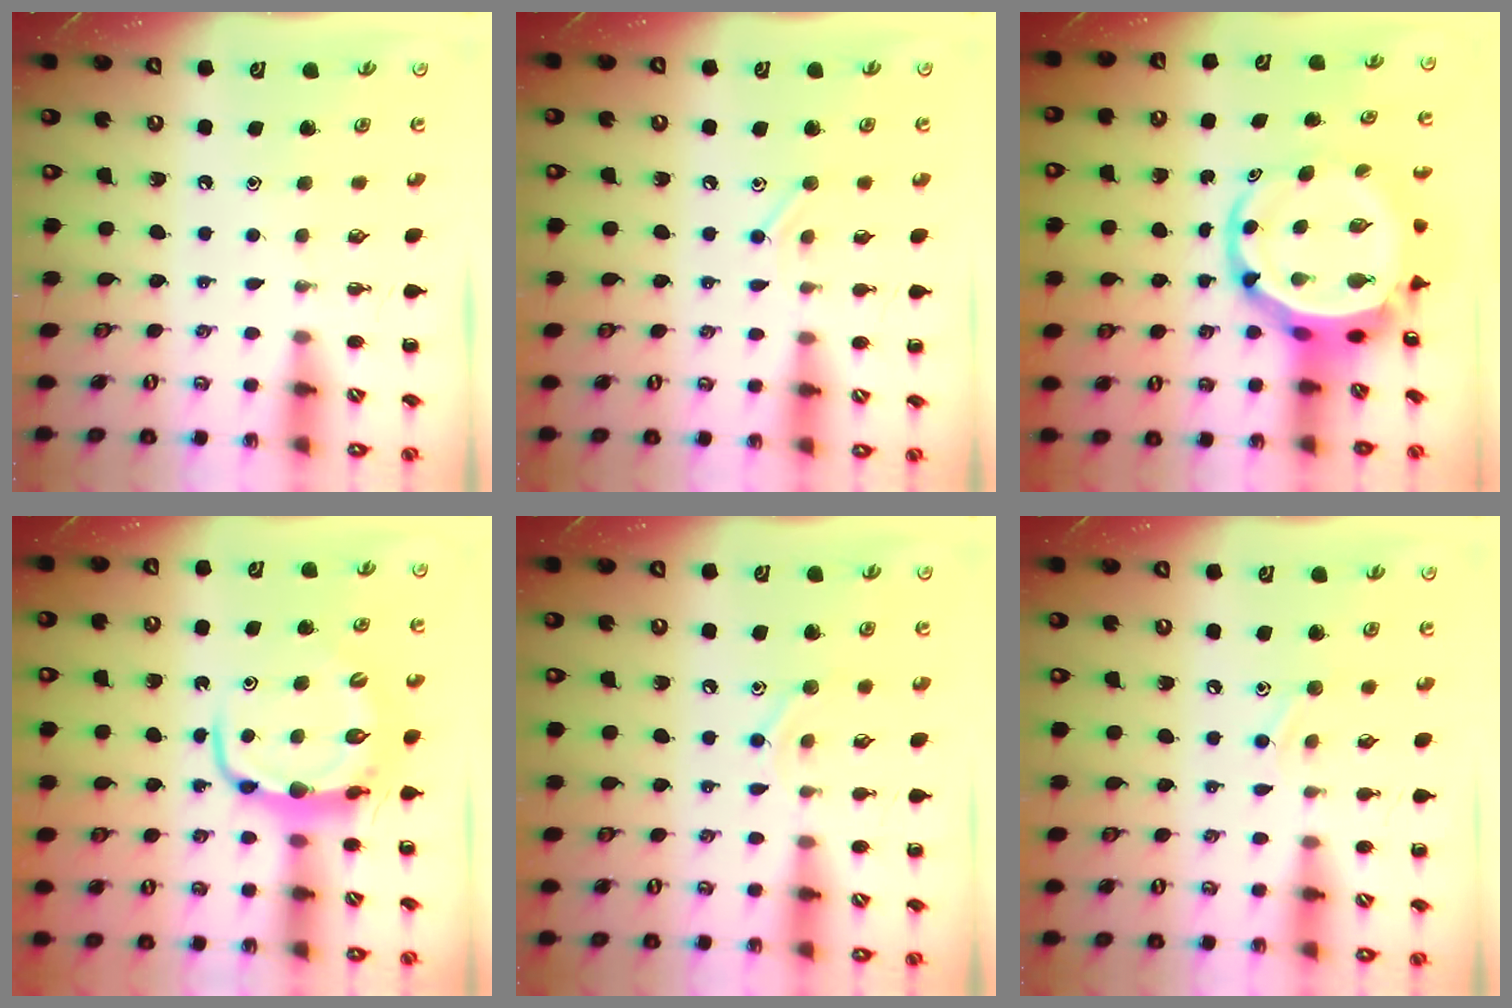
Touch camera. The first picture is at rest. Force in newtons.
{"total": 6.7, "press": 6.5, "slide": 1.6}
{"total": 8.5, "press": 8.0, "slide": 2.9}
{"total": 7.1, "press": 7.0, "slide": 1.0}
{"total": 8.2, "press": 8.1, "slide": 1.5}
{"total": 6.5, "press": 6.3, "slide": 1.7}